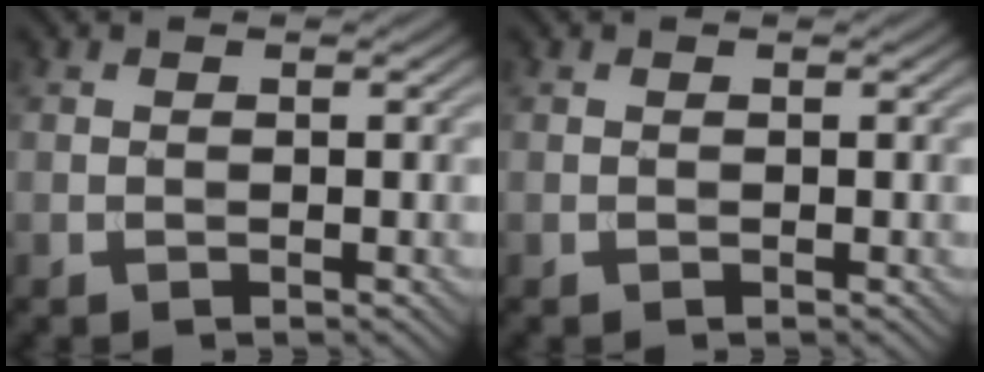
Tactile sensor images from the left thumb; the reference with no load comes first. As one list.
[{"total": 0.0}]